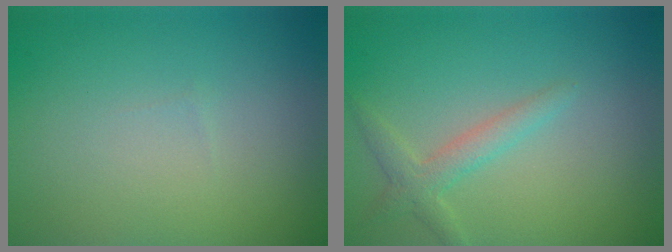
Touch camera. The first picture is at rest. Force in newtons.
{"total": 2.2, "press": 2.2, "slide": 0.1}